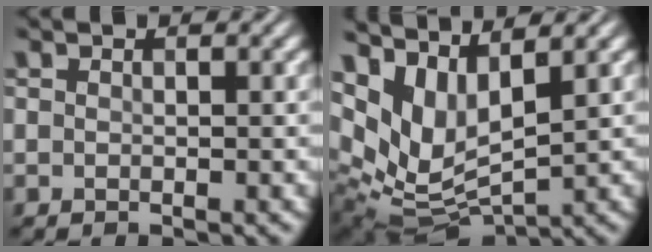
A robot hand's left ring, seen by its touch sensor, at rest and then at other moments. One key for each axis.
{"total": 9.1, "fx": 4.1, "fy": 4.7, "fz": 6.7, "tx": -0.143, "ty": -0.013, "tz": 0.088}